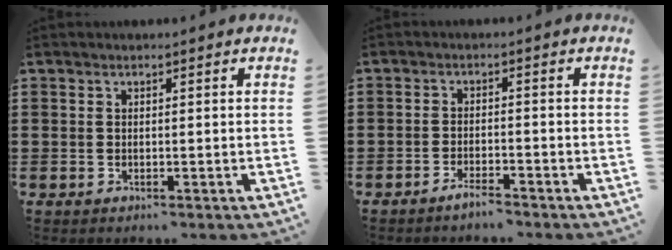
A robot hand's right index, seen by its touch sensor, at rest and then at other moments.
{"total": 2.2, "force": [-2.0, 0.2, 0.9], "torque": [-0.017, 0.005, -0.037]}